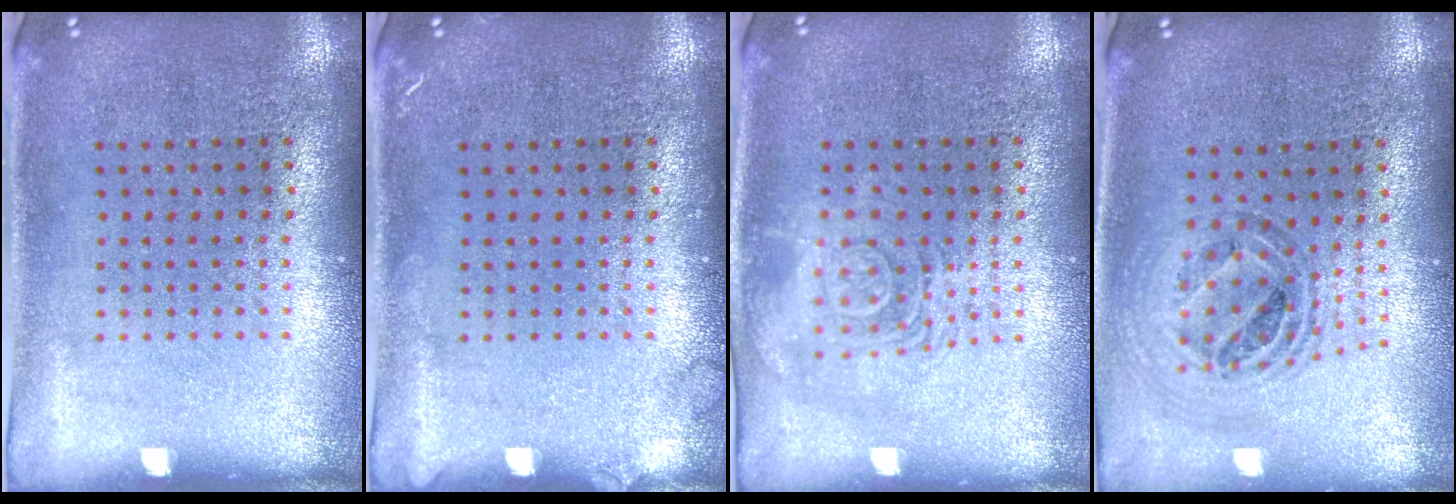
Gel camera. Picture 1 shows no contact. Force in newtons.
{"total": 0.8, "press": 0.8, "slide": 0.1}
{"total": 2.5, "press": 2.5, "slide": 0.5}
{"total": 1.0, "press": 1.0, "slide": 0.3}